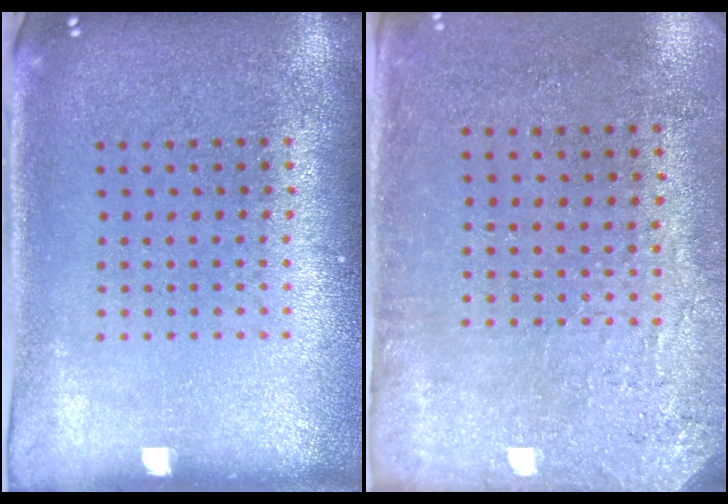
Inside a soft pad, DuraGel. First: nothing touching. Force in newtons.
{"total": 2.8, "press": 2.3, "slide": 1.6}